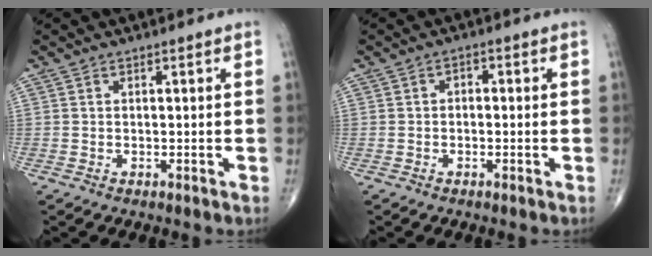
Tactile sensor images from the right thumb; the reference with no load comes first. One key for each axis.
{"total": 1.5, "fx": -0.2, "fy": 1.1, "fz": 1.1, "tx": -0.004, "ty": 0.006, "tz": -0.011}